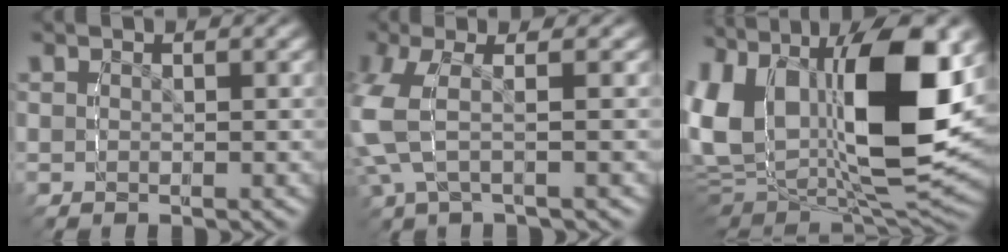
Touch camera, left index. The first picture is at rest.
{"total": 5.9, "force": [0.4, 3.6, 4.7], "torque": [-0.120, 0.011, -0.003]}
{"total": 18.6, "force": [0.5, 12.5, 13.8], "torque": [-0.290, -0.023, 0.009]}